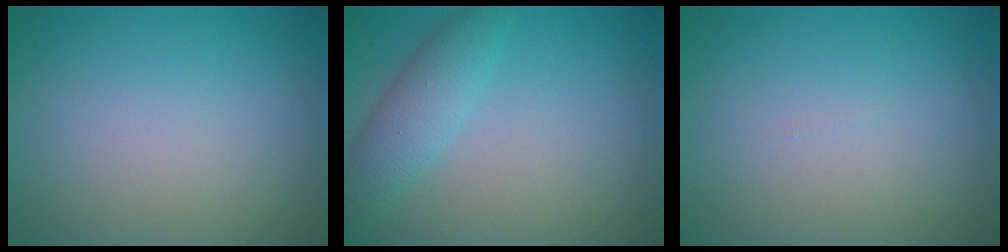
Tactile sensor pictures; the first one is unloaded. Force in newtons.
{"total": 3.0, "press": 3.0, "slide": 0.2}
{"total": 0.0}